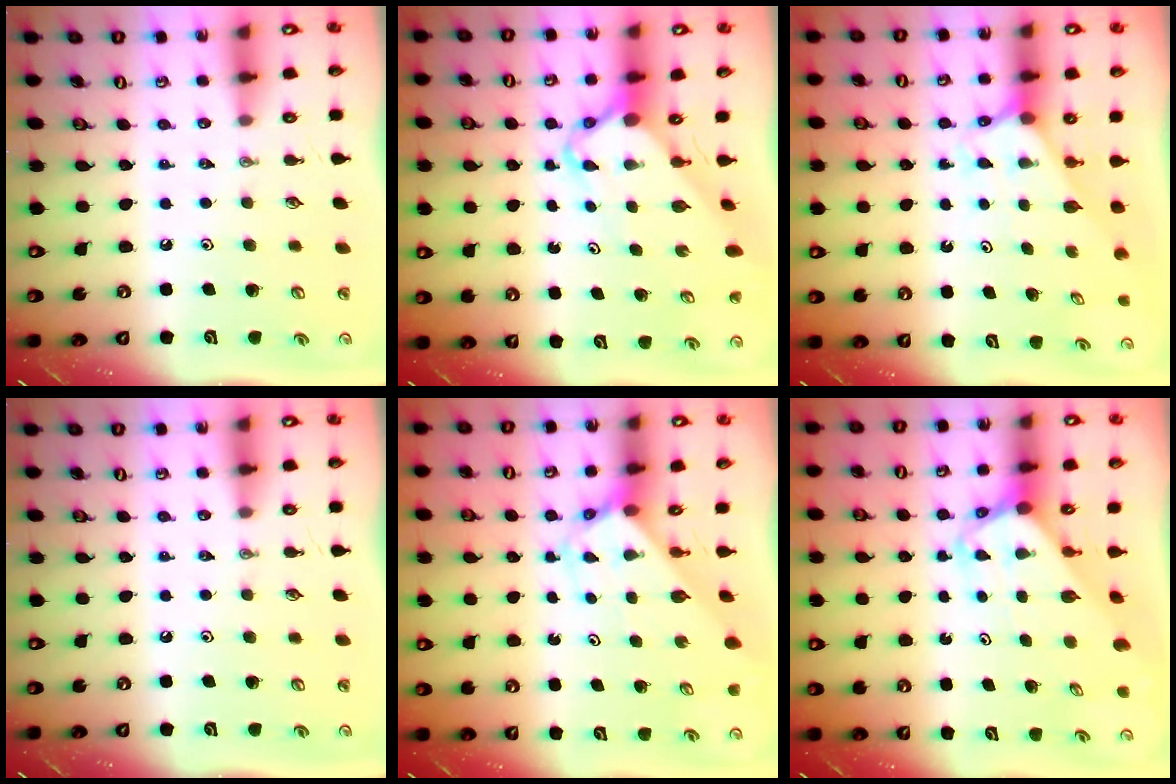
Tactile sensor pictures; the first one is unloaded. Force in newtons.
{"total": 4.9, "press": 4.9, "slide": 0.5}
{"total": 3.5, "press": 3.4, "slide": 0.2}
{"total": 0.0}
{"total": 2.7, "press": 2.7, "slide": 0.2}
{"total": 2.7, "press": 2.7, "slide": 0.1}